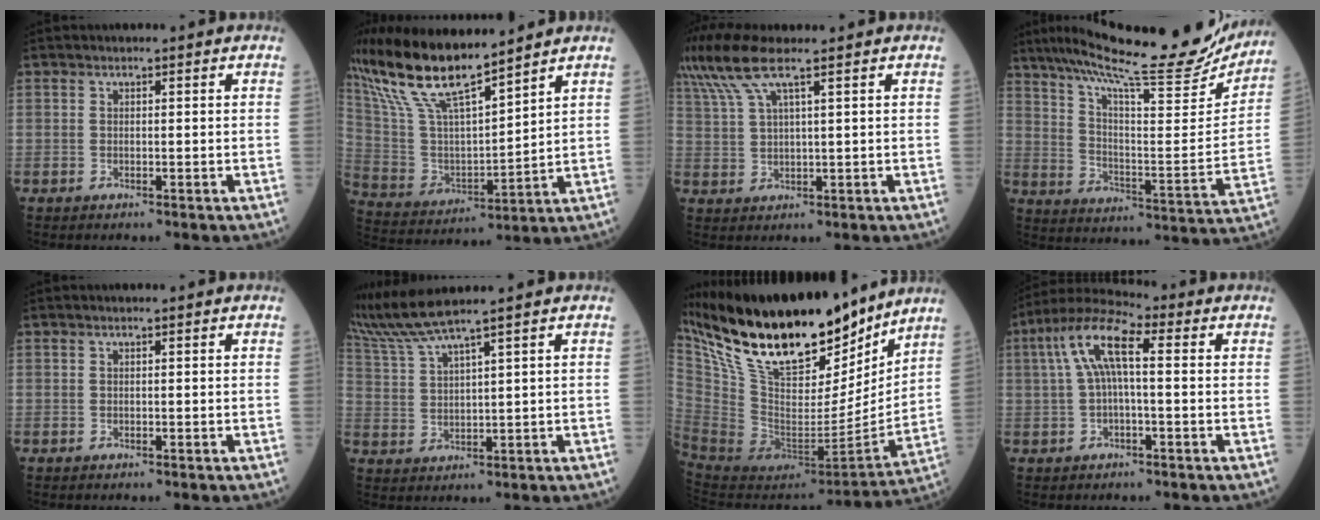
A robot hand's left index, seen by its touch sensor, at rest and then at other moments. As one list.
[{"total": 16.7, "force": [13.5, 2.4, 9.7], "torque": [-0.202, 0.007, 0.268]}, {"total": 6.8, "force": [4.8, 0.3, 4.8], "torque": [-0.117, 0.017, 0.103]}, {"total": 25.1, "force": [21.9, 2.3, 12.1], "torque": [-0.207, -0.046, 0.305]}, {"total": 0.0}, {"total": 6.0, "force": [5.3, -2.3, 1.6], "torque": [-0.058, -0.006, 0.122]}, {"total": 29.0, "force": [23.0, 8.6, 15.4], "torque": [-0.293, -0.015, 0.383]}, {"total": 8.6, "force": [0.9, 2.3, 8.2], "torque": [-0.172, 0.033, 0.010]}]